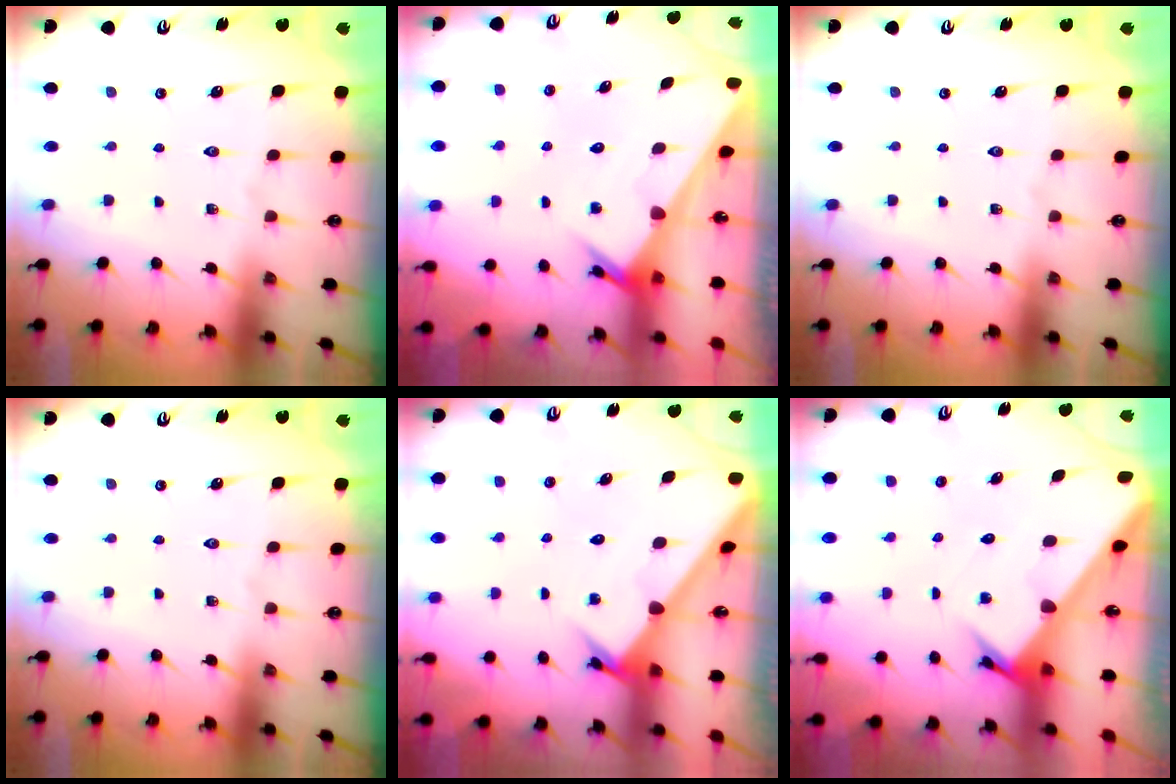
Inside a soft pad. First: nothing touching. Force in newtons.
{"total": 2.5, "press": 2.5, "slide": 0.1}
{"total": 0.0}
{"total": 0.0}
{"total": 2.2, "press": 2.2, "slide": 0.0}
{"total": 2.8, "press": 2.8, "slide": 0.3}